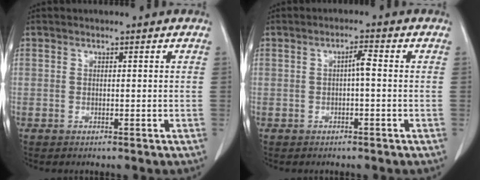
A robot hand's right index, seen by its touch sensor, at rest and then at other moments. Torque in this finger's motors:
{"motor_torque": [0.21, -0.16, 0.03, 0.03]}